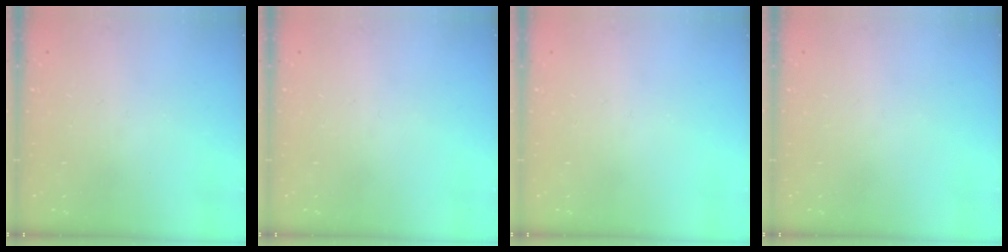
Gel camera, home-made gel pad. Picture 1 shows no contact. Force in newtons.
{"total": 0.0}
{"total": 0.0}
{"total": 0.0}